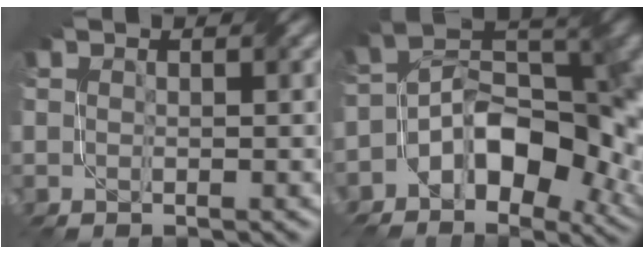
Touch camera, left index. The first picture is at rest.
{"total": 11.3, "force": [-3.5, 6.5, 8.5], "torque": [-0.121, 0.007, -0.065]}